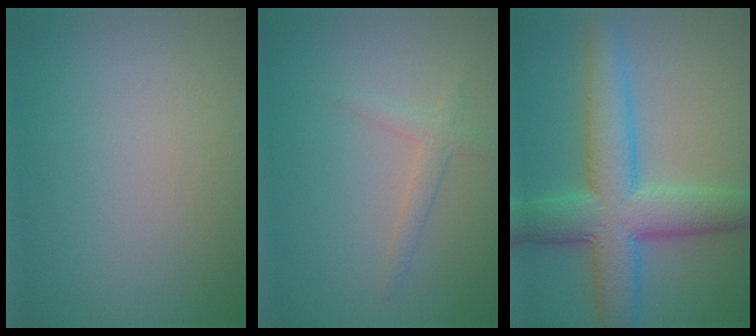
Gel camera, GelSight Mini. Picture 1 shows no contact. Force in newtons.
{"total": 1.6, "press": 1.6, "slide": 0.1}
{"total": 8.9, "press": 8.9, "slide": 0.1}